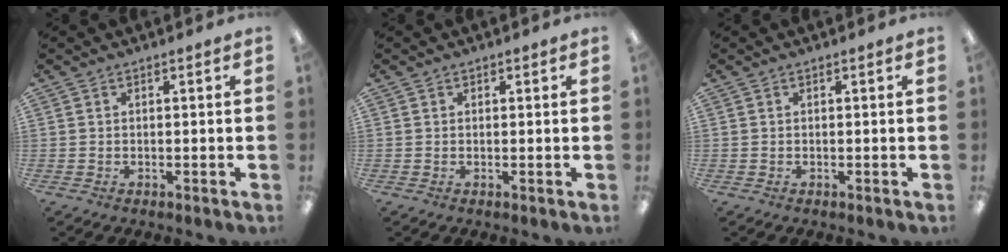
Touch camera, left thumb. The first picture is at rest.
{"total": 0.6, "force": [0.4, 0.5, -0.1], "torque": [0.002, 0.003, 0.006]}
{"total": 0.0}